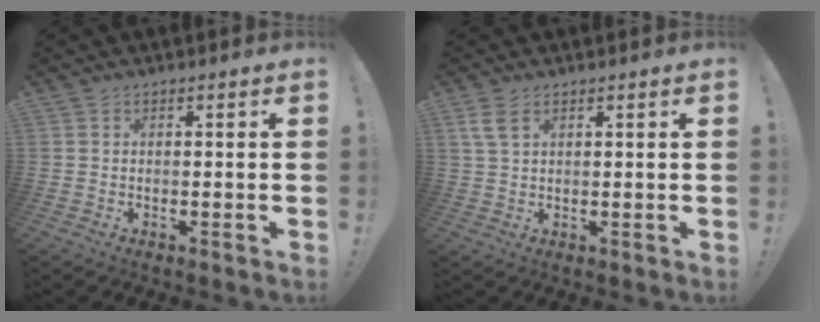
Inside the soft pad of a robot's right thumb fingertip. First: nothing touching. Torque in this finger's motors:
{"motor_torque": [-0.07, -0.12, 0.06, 0.01, -0.01]}